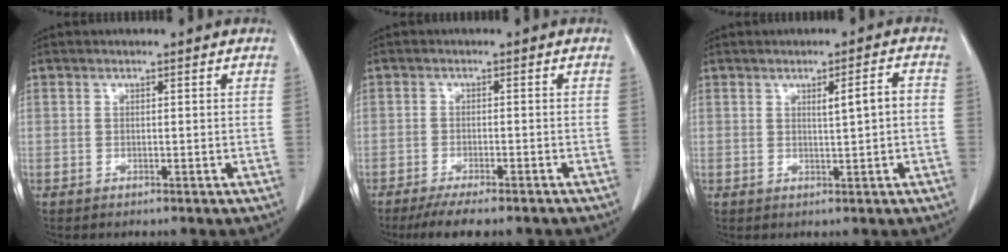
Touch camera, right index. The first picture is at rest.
{"total": 9.2, "force": [-7.7, 1.6, 4.8], "torque": [-0.061, -0.009, -0.109]}
{"total": 3.3, "force": [0.2, 0.3, 3.3], "torque": [-0.053, 0.005, 0.006]}